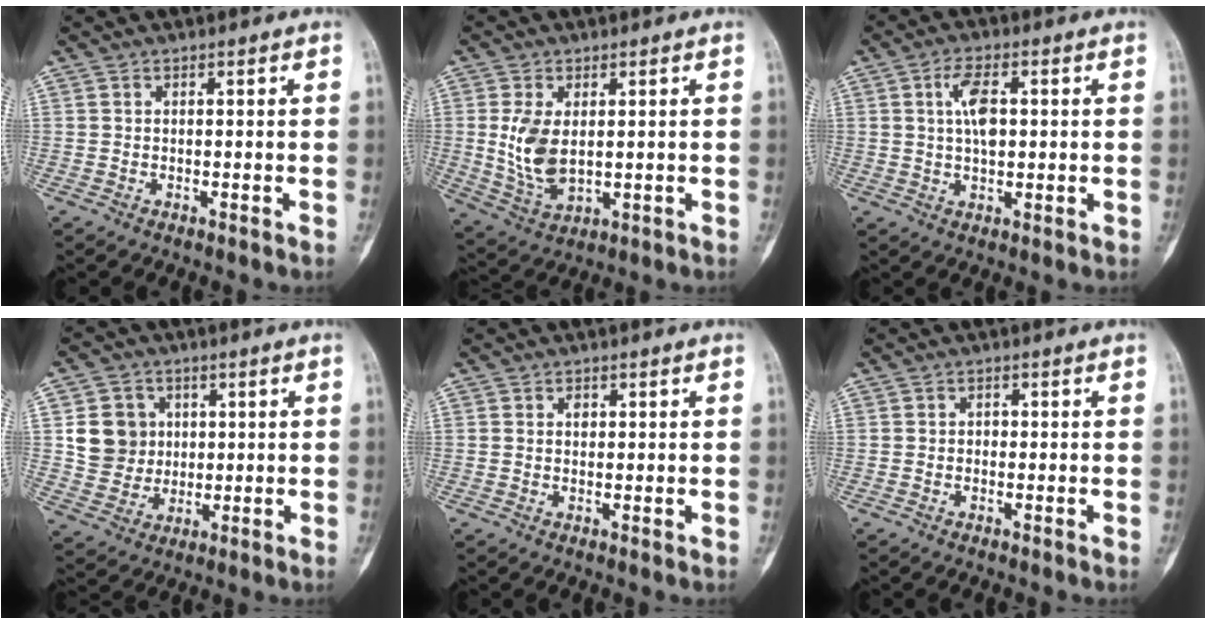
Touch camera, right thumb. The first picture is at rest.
{"total": 8.5, "force": [0.8, 4.8, 7.0], "torque": [-0.138, -0.012, 0.032]}
{"total": 6.2, "force": [1.2, 3.1, 5.2], "torque": [-0.091, 0.005, 0.018]}
{"total": 9.1, "force": [1.6, 8.4, 3.1], "torque": [-0.021, -0.003, 0.034]}
{"total": 1.4, "force": [0.3, 1.1, 0.8], "torque": [-0.004, 0.003, 0.004]}
{"total": 0.9, "force": [-0.2, 0.7, 0.4], "torque": [0.004, 0.002, -0.007]}